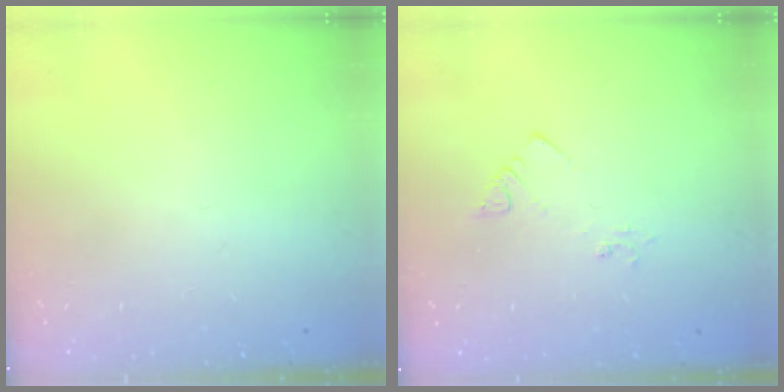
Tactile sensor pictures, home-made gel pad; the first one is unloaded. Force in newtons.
{"total": 2.4, "press": 2.4, "slide": 0.4}